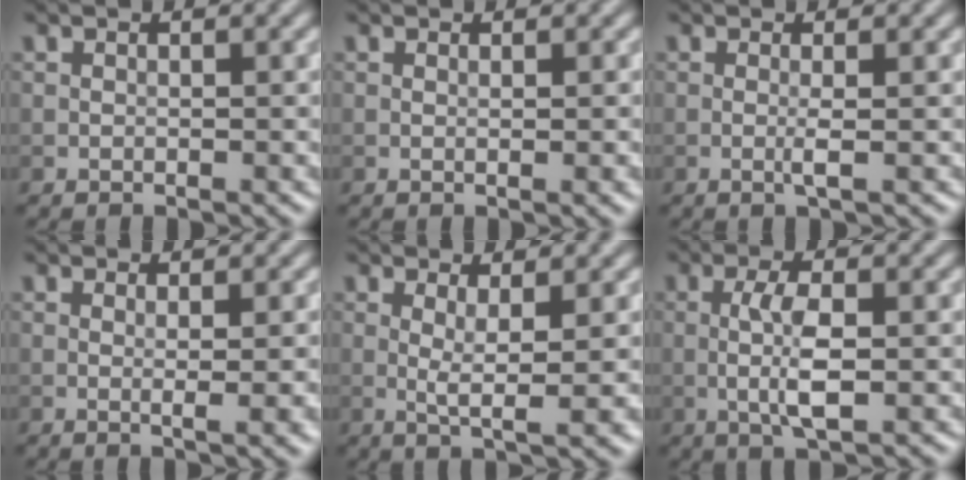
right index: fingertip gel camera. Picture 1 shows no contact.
{"total": 1.2, "force": [0.1, 0.3, 1.1], "torque": [-0.014, 0.003, 0.000]}
{"total": 1.1, "force": [-0.1, 0.0, 1.1], "torque": [-0.025, -0.002, -0.005]}
{"total": 2.5, "force": [0.2, 0.5, 2.4], "torque": [-0.034, -0.001, 0.002]}
{"total": 3.4, "force": [0.5, 0.5, 3.3], "torque": [-0.062, -0.012, 0.011]}
{"total": 4.0, "force": [-0.5, 1.0, 3.8], "torque": [-0.080, -0.001, -0.011]}